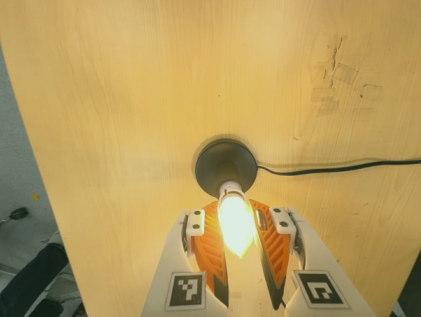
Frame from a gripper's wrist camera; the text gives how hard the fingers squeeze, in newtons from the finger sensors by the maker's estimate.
{"total": 12.8, "left": 12.3, "right": 13.4}